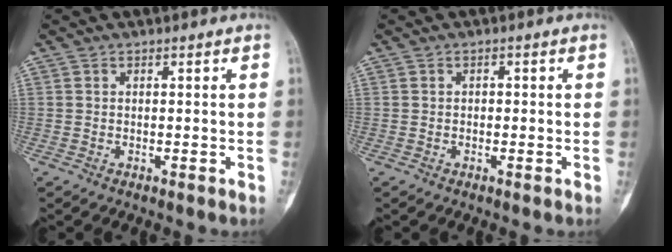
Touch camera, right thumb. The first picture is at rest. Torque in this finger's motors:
{"motor_torque": [-0.45, -0.31, -0.20, 0.26, 0.06]}